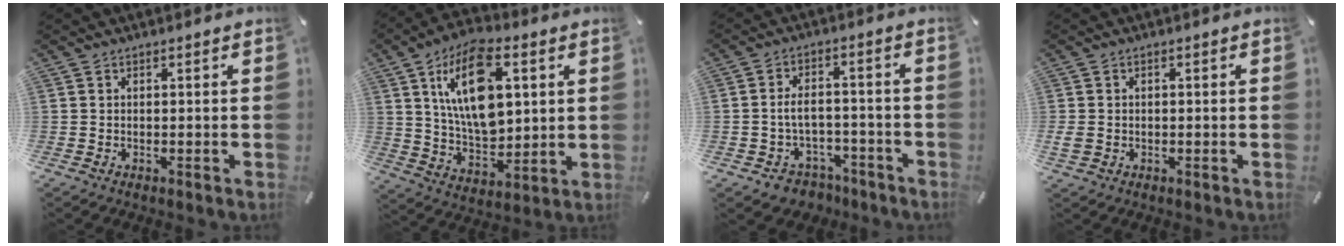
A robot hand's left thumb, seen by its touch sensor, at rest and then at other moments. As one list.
[{"total": 17.8, "force": [5.8, 10.6, 13.1], "torque": [-0.250, -0.005, 0.095]}, {"total": 6.7, "force": [-2.0, 5.4, 3.5], "torque": [-0.061, 0.021, -0.035]}, {"total": 2.3, "force": [-0.4, 1.7, 1.5], "torque": [-0.032, 0.002, -0.009]}]